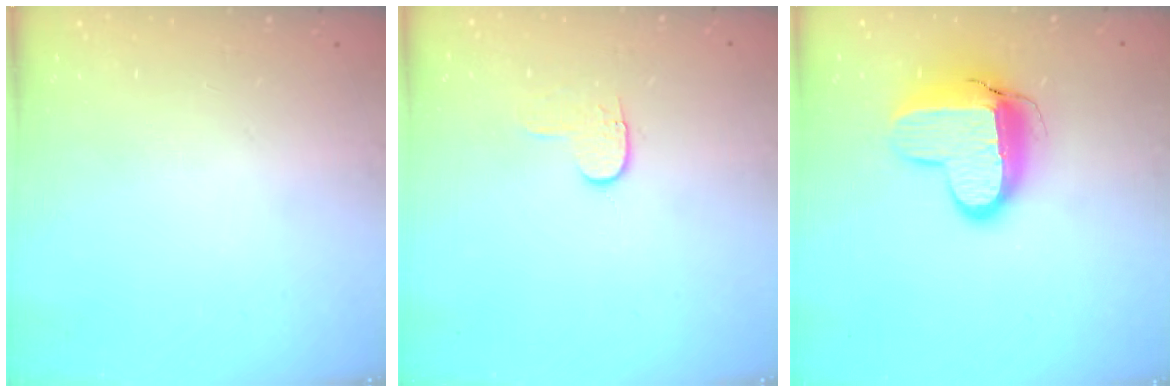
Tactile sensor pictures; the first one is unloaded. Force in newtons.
{"total": 4.0, "press": 3.9, "slide": 0.5}
{"total": 13.3, "press": 13.3, "slide": 1.0}